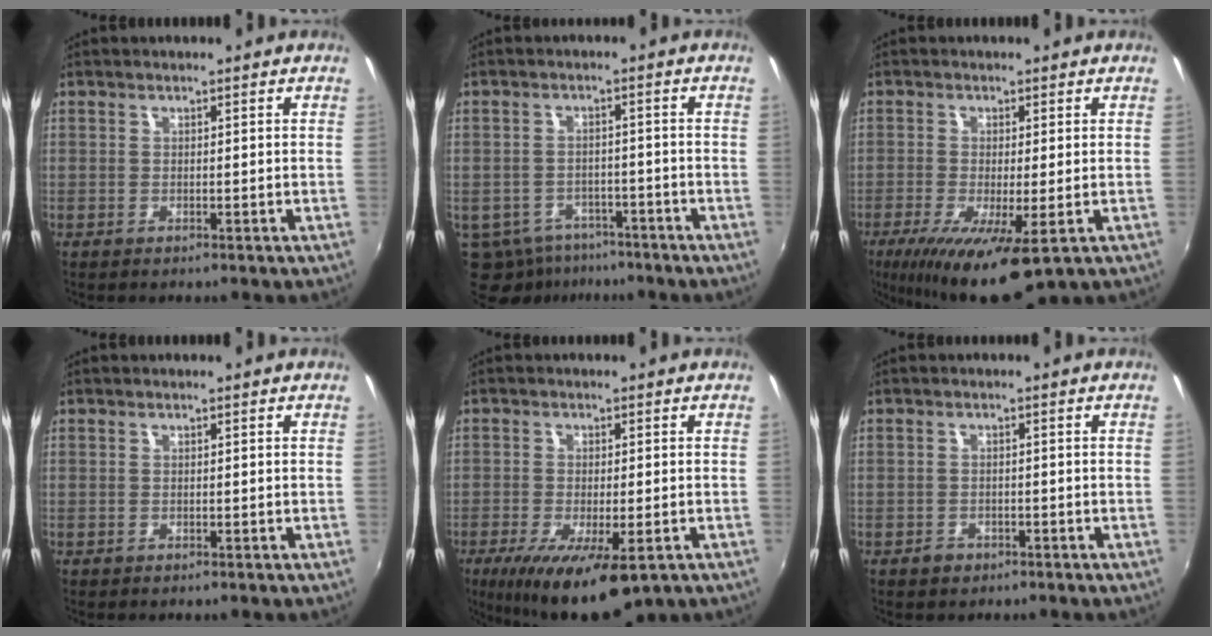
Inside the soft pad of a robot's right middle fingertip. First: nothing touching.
{"total": 11.3, "force": [-7.4, 7.4, 4.4], "torque": [-0.122, -0.012, -0.100]}
{"total": 11.0, "force": [-5.0, 2.1, 9.5], "torque": [-0.190, -0.042, -0.080]}
{"total": 0.0}
{"total": 12.3, "force": [-6.8, 3.8, 9.5], "torque": [-0.183, -0.045, -0.103]}
{"total": 1.8, "force": [-1.1, 1.4, 0.2], "torque": [-0.007, 0.002, -0.014]}